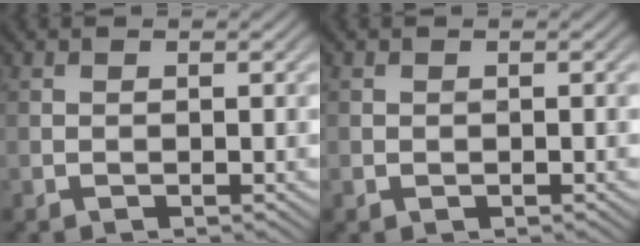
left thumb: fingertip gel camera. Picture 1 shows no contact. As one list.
[{"total": 0.6, "force": [0.0, 0.6, 0.1], "torque": [0.001, -0.005, 0.002]}]